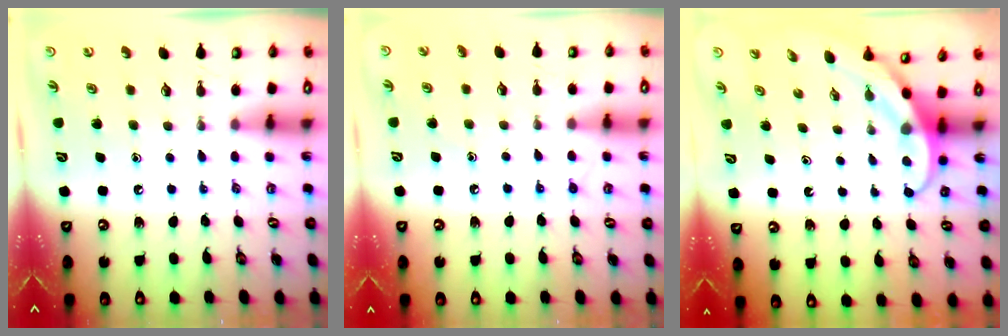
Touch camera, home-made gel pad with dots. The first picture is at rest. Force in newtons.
{"total": 5.8, "press": 5.7, "slide": 0.7}
{"total": 3.8, "press": 3.8, "slide": 0.3}